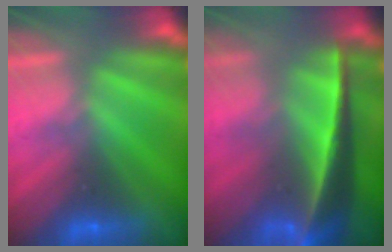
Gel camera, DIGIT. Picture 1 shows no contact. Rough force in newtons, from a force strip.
{"total": 5.9}